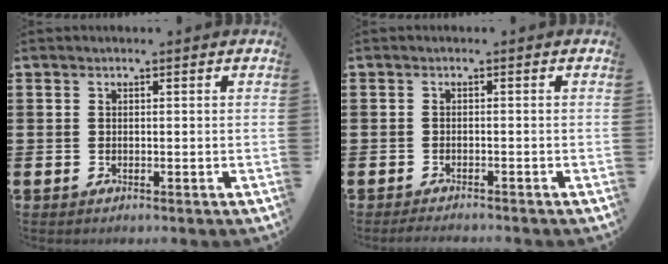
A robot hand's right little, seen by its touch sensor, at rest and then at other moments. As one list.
[{"total": 1.1, "force": [-1.0, -0.1, 0.2], "torque": [-0.004, -0.002, -0.021]}]